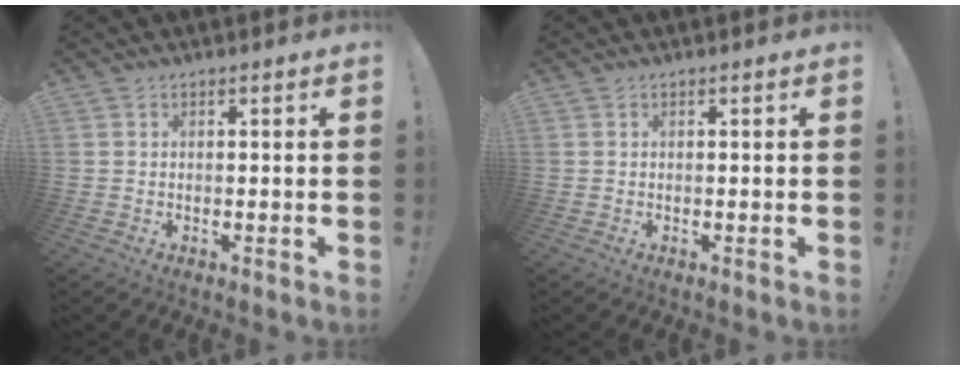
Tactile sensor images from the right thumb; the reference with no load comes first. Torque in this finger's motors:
{"motor_torque": [0.00, 0.00, 0.00, 0.00, 0.00]}